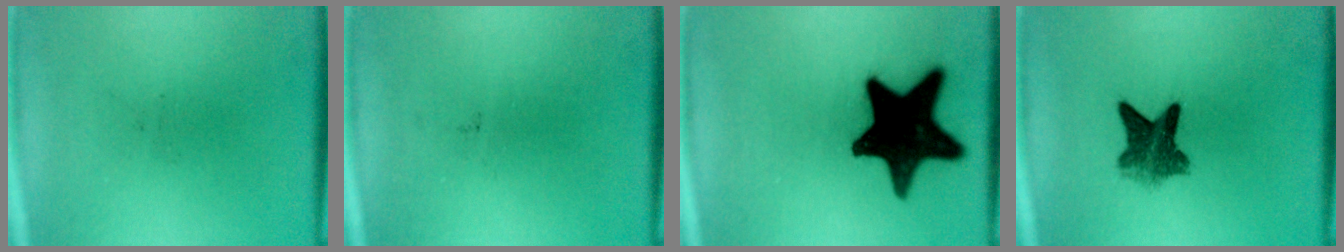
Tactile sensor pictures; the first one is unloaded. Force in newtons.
{"total": 0.0}
{"total": 19.8}
{"total": 6.3}